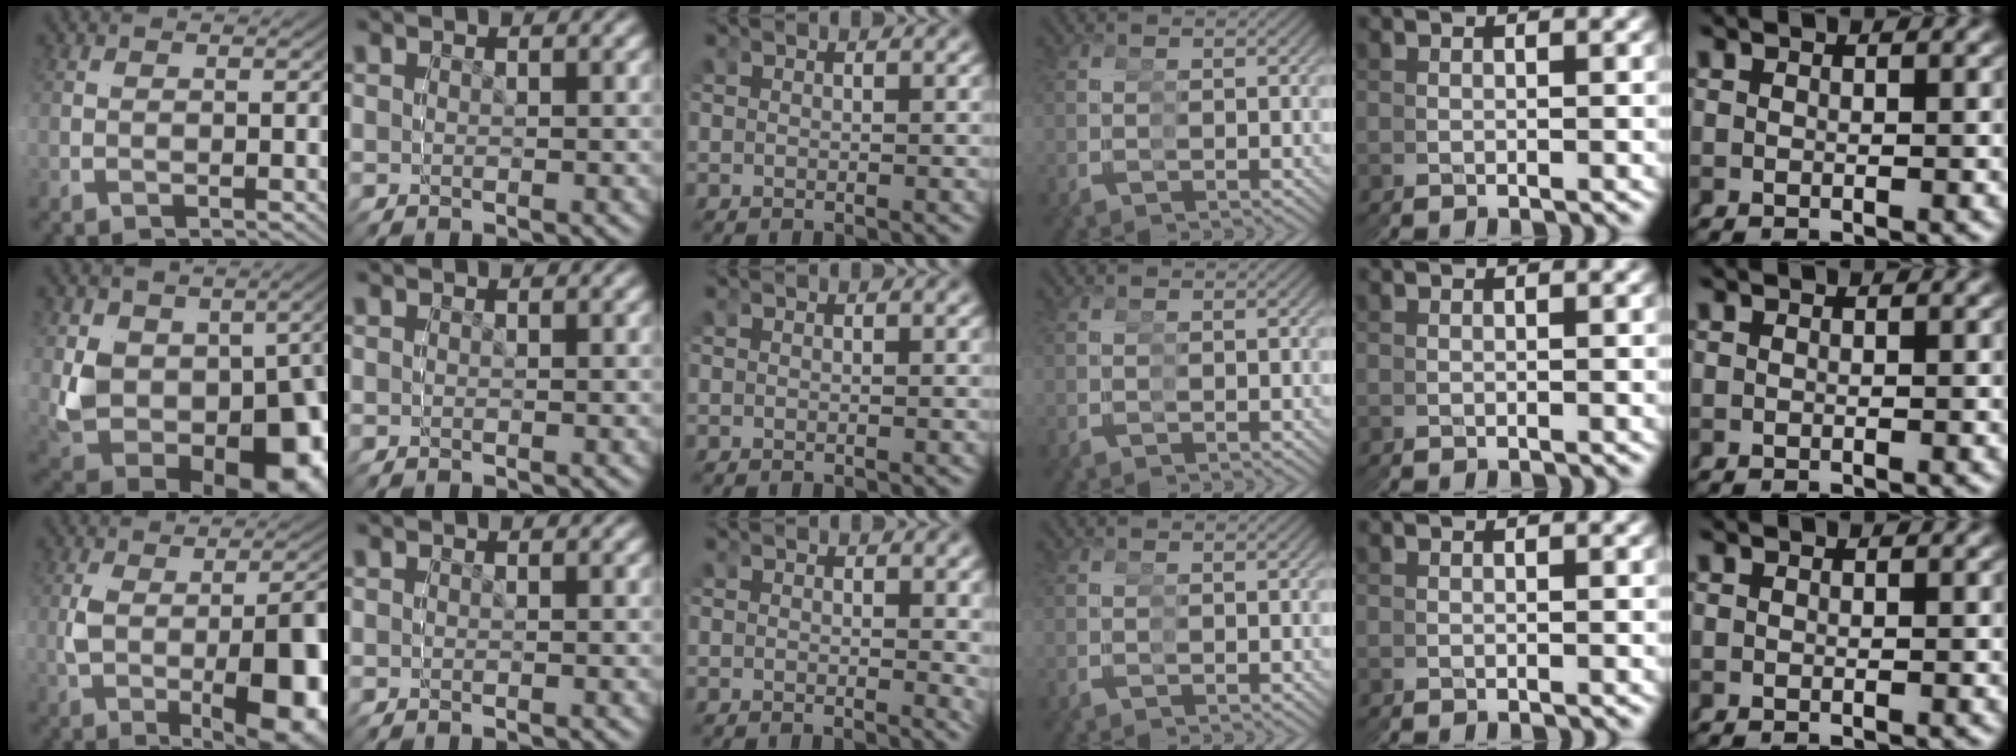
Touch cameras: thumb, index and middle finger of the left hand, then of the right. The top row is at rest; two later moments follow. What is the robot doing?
{"motion": "grasp_and_lifting", "object": "legos"}